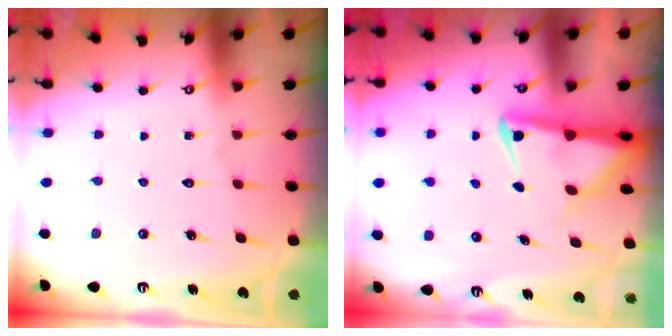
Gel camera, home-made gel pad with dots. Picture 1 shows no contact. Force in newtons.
{"total": 5.4, "press": 5.4, "slide": 0.5}